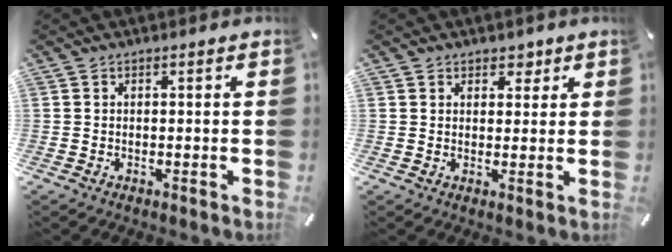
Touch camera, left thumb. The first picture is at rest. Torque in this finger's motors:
{"motor_torque": [0.08, -0.16, 0.03, 0.09, -0.01]}